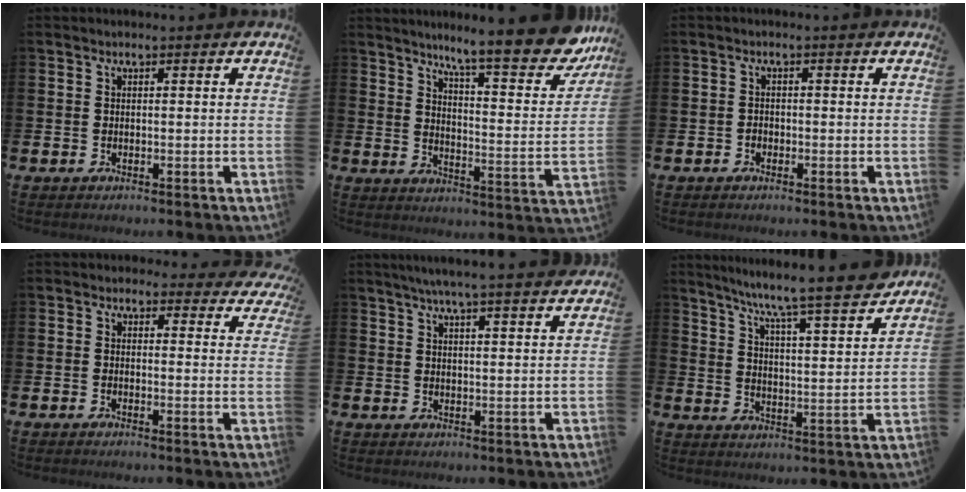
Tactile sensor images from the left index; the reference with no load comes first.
{"total": 11.3, "force": [9.2, 1.6, 6.2], "torque": [-0.107, -0.067, 0.147]}
{"total": 0.9, "force": [-0.5, 0.7, 0.1], "torque": [-0.002, 0.003, -0.012]}
{"total": 2.3, "force": [2.1, 1.1, -0.1], "torque": [0.004, -0.012, 0.032]}
{"total": 5.5, "force": [5.1, -0.6, 1.8], "torque": [-0.045, -0.022, 0.090]}
{"total": 8.5, "force": [7.8, -0.4, 3.4], "torque": [-0.093, -0.064, 0.128]}